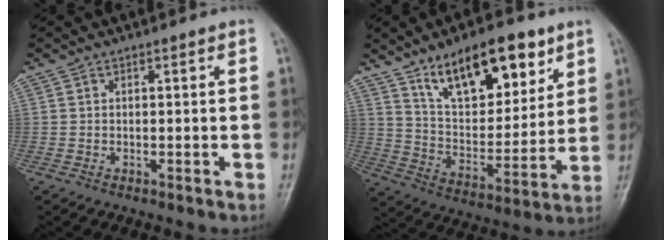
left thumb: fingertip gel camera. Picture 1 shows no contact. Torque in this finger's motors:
{"motor_torque": [0.58, 0.50, 1.58, -1.19, 0.17]}